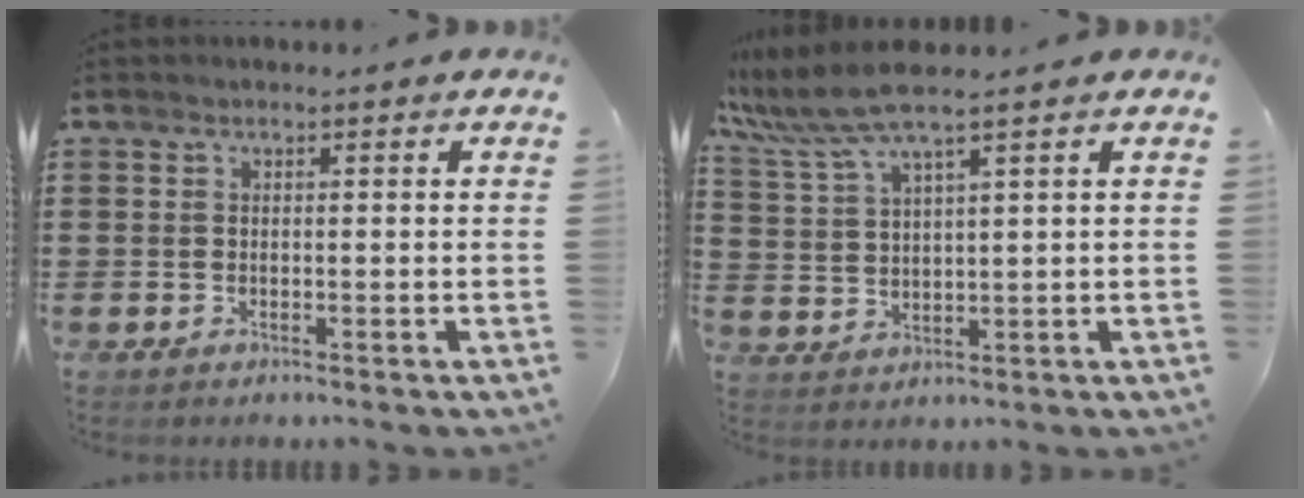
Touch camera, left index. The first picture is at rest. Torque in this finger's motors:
{"motor_torque": [1.68, -0.45, 0.35, 0.21]}